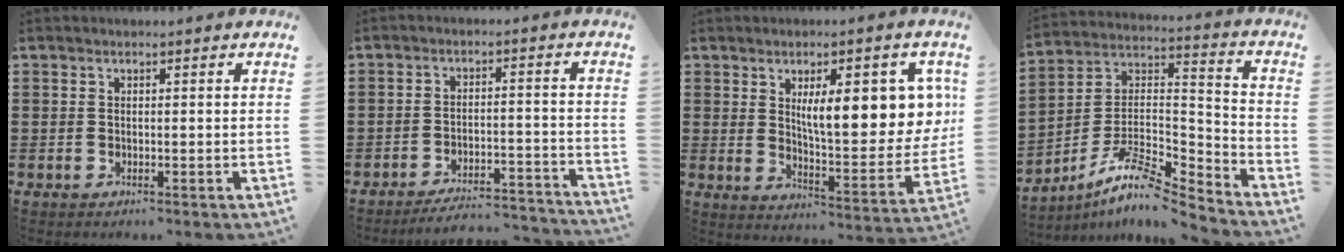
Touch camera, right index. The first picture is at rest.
{"total": 4.8, "force": [-4.6, 0.5, 1.4], "torque": [-0.025, 0.001, -0.091]}
{"total": 11.7, "force": [3.8, 3.8, 10.3], "torque": [-0.153, -0.011, 0.057]}
{"total": 9.0, "force": [-7.4, 1.9, 4.7], "torque": [-0.095, 0.008, -0.150]}